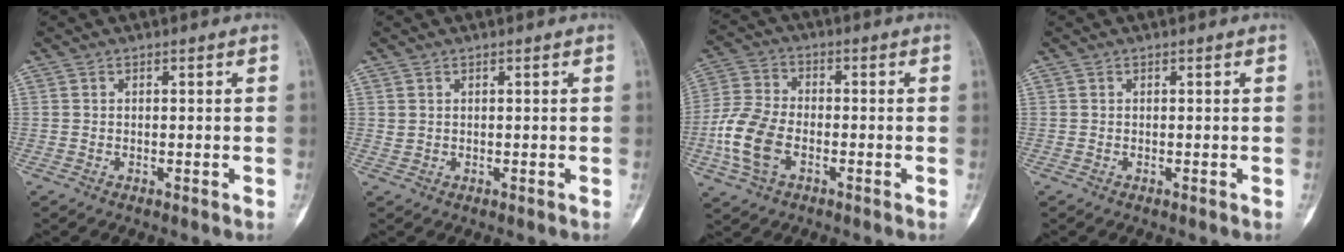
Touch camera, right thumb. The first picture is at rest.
{"total": 0.7, "force": [0.4, 0.5, 0.3], "torque": [-0.001, -0.001, 0.009]}
{"total": 10.7, "force": [-3.2, 6.5, 7.9], "torque": [-0.174, 0.016, -0.068]}
{"total": 0.0}